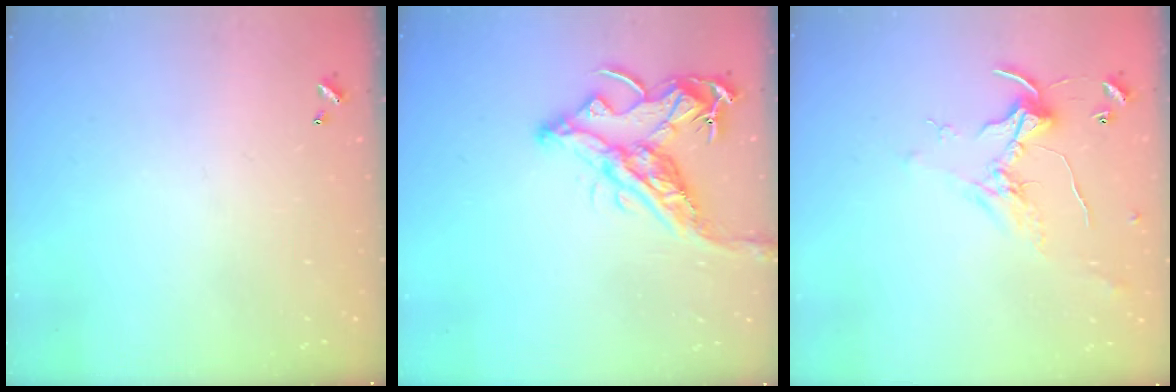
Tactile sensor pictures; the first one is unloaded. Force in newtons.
{"total": 15.3, "press": 15.2, "slide": 1.9}
{"total": 1.6, "press": 1.5, "slide": 0.5}